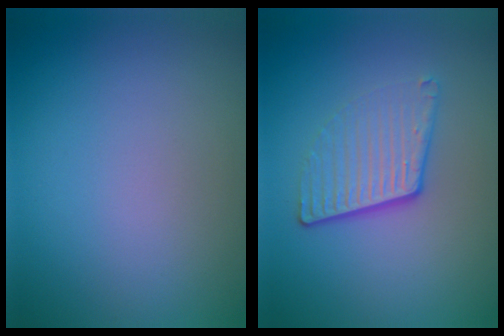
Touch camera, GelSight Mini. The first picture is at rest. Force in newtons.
{"total": 4.0, "press": 2.8, "slide": 2.9}